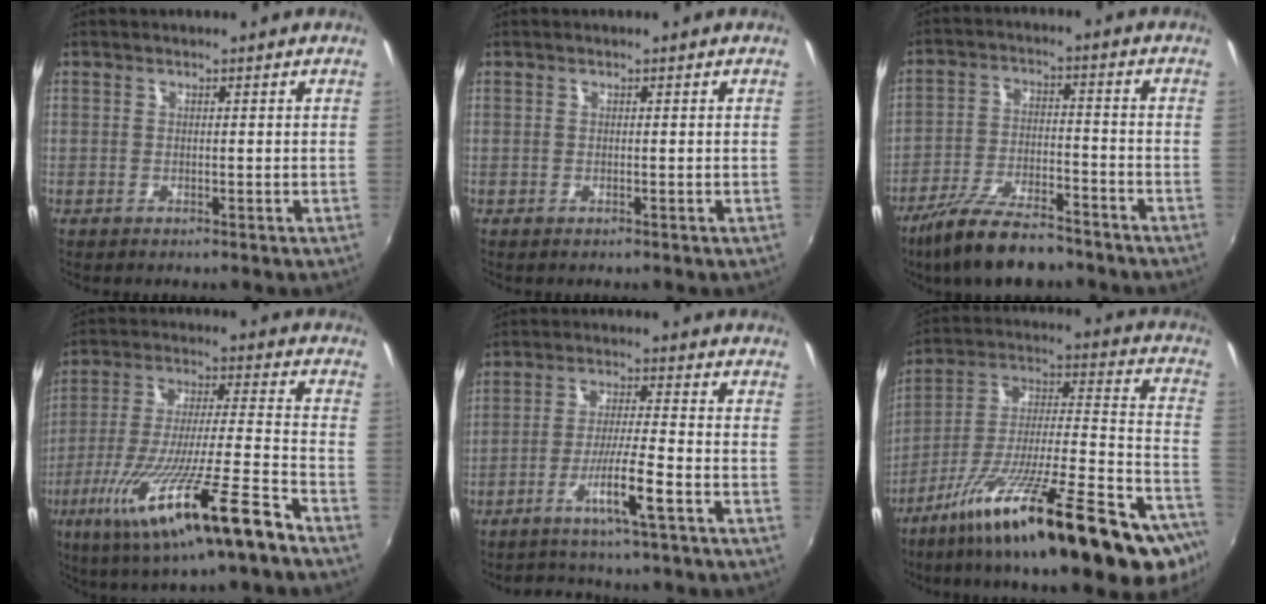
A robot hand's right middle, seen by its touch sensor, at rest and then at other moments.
{"total": 0.0}
{"total": 13.4, "force": [-10.7, 3.7, 7.2], "torque": [-0.156, -0.021, -0.186]}
{"total": 20.4, "force": [-12.2, 0.8, 16.3], "torque": [-0.302, -0.054, -0.206]}
{"total": 6.1, "force": [-3.8, -0.2, 4.7], "torque": [-0.095, 0.002, -0.068]}
{"total": 29.0, "force": [-18.5, 4.0, 22.0], "torque": [-0.315, -0.039, -0.292]}